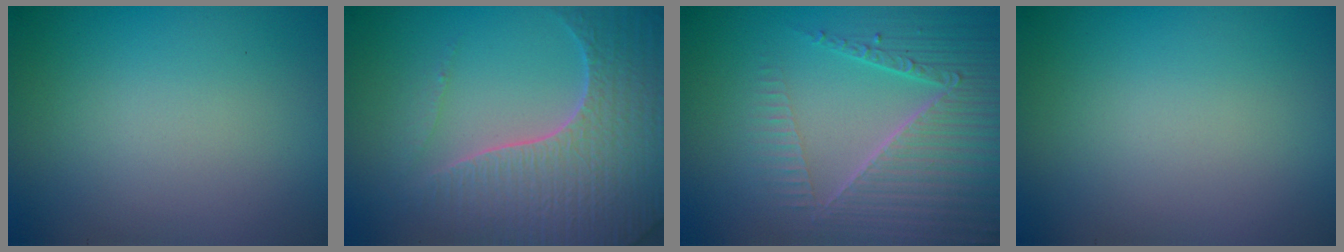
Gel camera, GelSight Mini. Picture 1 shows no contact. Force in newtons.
{"total": 6.9, "press": 6.7, "slide": 1.5}
{"total": 6.2, "press": 5.0, "slide": 3.7}
{"total": 0.0}